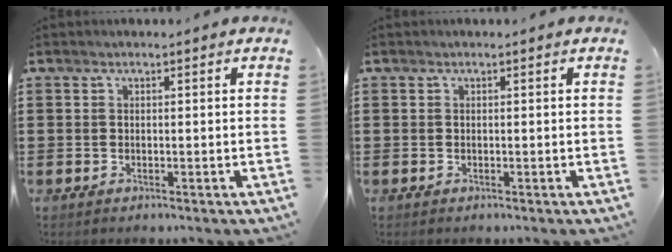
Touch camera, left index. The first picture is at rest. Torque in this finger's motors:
{"motor_torque": [0.00, 0.00, 0.00, 0.00]}